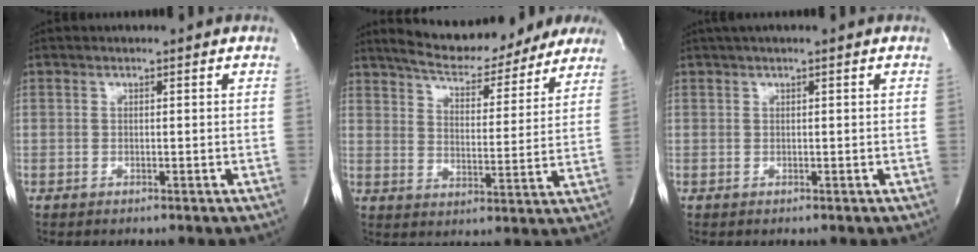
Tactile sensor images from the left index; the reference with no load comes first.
{"total": 18.8, "force": [16.6, 5.3, 7.0], "torque": [-0.100, -0.006, 0.220]}
{"total": 1.8, "force": [1.1, 0.0, 1.4], "torque": [-0.023, 0.020, 0.018]}